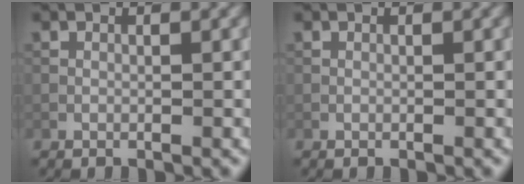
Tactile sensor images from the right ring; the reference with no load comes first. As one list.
[{"total": 0.0}]